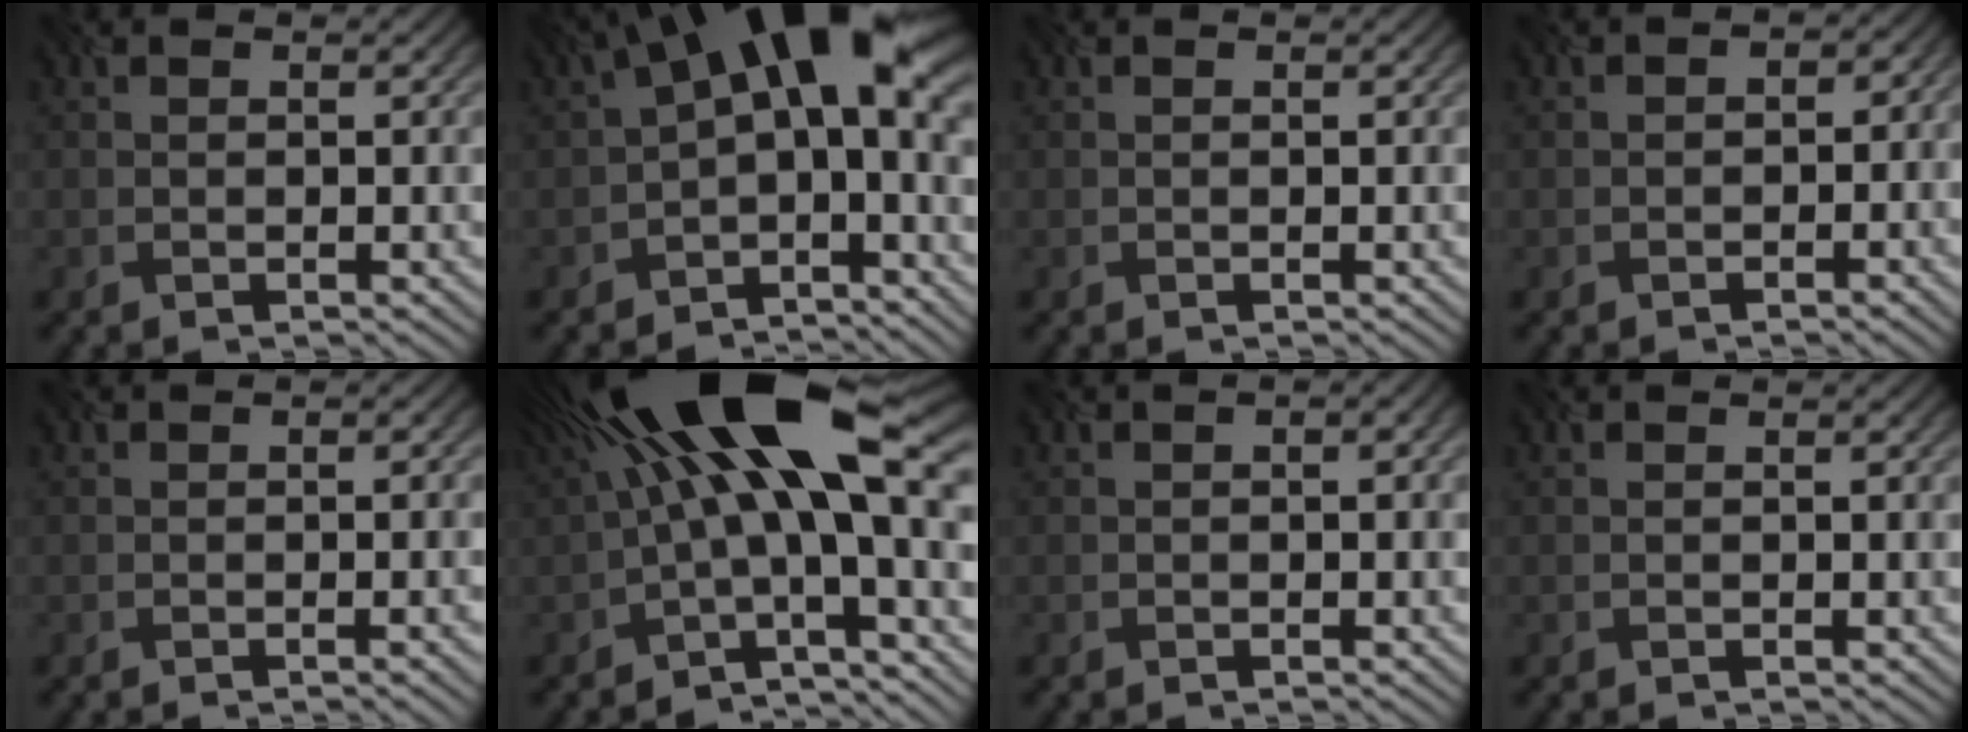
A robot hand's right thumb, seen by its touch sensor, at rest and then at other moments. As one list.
[{"total": 13.6, "force": [1.2, 6.3, 12.0], "torque": [-0.190, 0.011, 0.012]}, {"total": 0.0}, {"total": 1.6, "force": [-1.3, 0.8, 0.5], "torque": [-0.008, -0.001, -0.018]}, {"total": 2.6, "force": [-0.6, 0.8, 2.4], "torque": [-0.017, 0.008, -0.017]}, {"total": 19.0, "force": [3.5, 6.2, 17.7], "torque": [-0.273, 0.035, 0.053]}, {"total": 1.6, "force": [0.0, 0.6, 1.5], "torque": [-0.015, 0.000, -0.003]}, {"total": 0.0}]